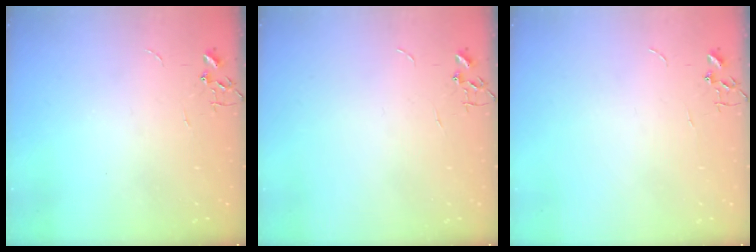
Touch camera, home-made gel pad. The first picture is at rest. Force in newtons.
{"total": 0.0}
{"total": 0.0}